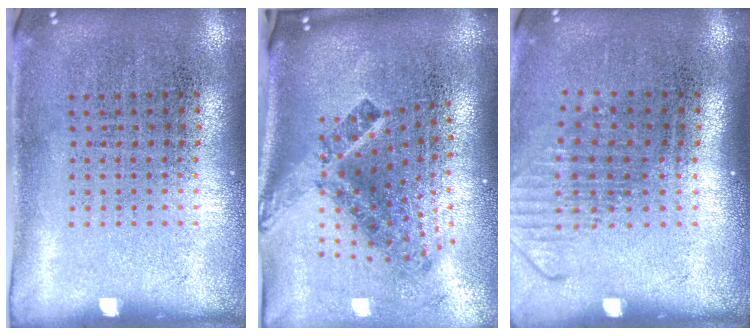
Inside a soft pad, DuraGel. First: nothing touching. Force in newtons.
{"total": 3.0, "press": 1.7, "slide": 2.4}
{"total": 1.3, "press": 1.0, "slide": 0.9}